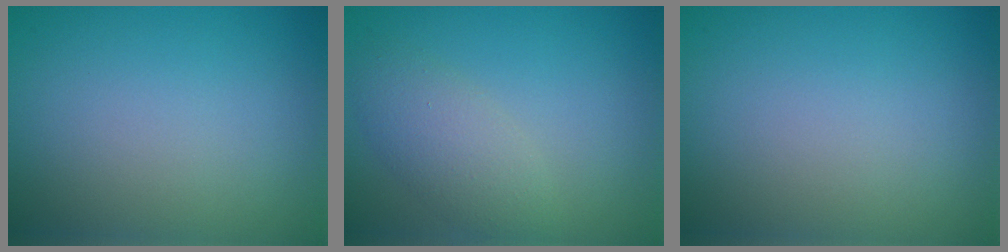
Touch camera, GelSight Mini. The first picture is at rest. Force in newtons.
{"total": 3.2, "press": 3.2, "slide": 0.3}
{"total": 0.0}